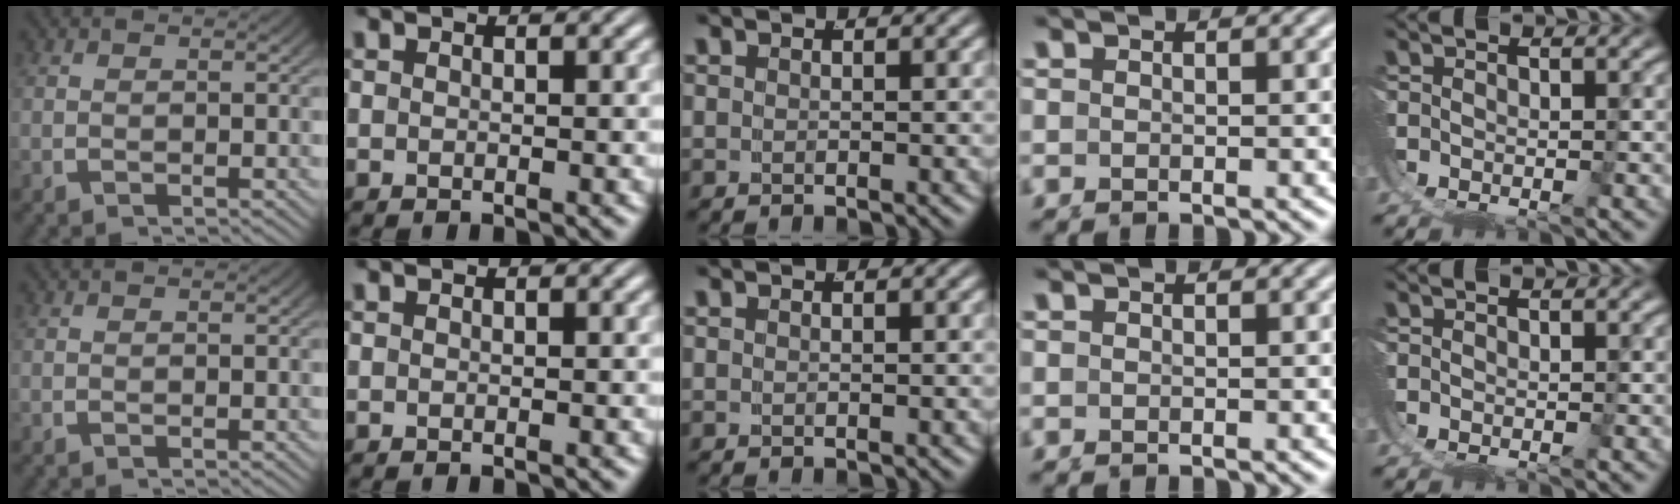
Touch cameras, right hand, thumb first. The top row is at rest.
{}